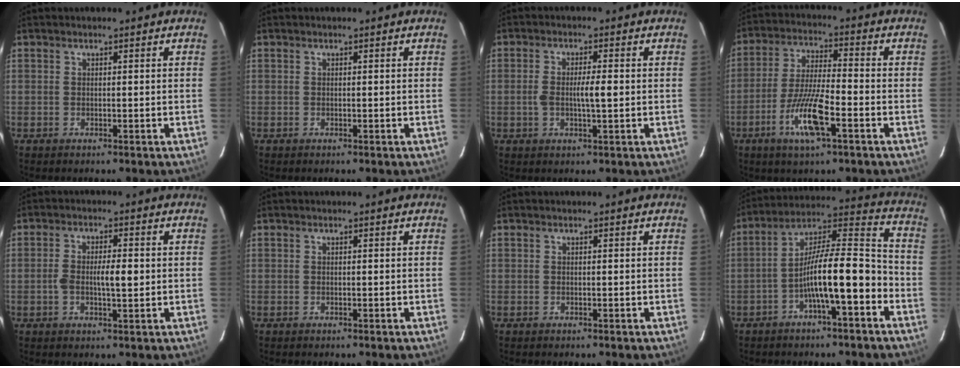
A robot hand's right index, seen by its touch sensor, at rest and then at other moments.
{"total": 0.0}
{"total": 4.2, "force": [-0.2, 0.7, 4.1], "torque": [-0.075, 0.002, -0.004]}
{"total": 10.3, "force": [-4.5, 1.4, 9.1], "torque": [-0.178, -0.009, -0.083]}
{"total": 4.9, "force": [-0.2, 1.3, 4.7], "torque": [-0.085, 0.009, -0.003]}
{"total": 0.0}
{"total": 0.0}
{"total": 13.1, "force": [-4.9, 1.9, 12.0], "torque": [-0.208, 0.028, -0.077]}